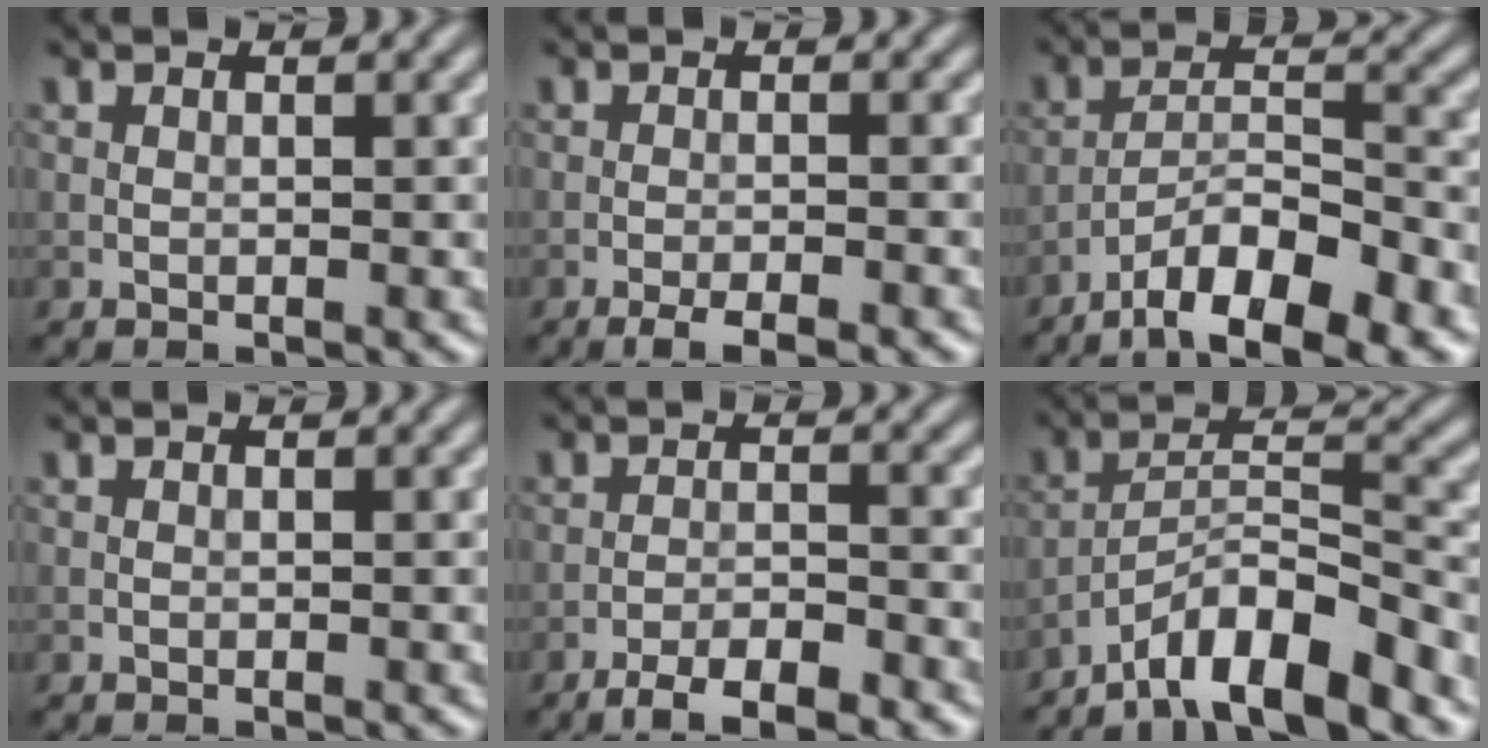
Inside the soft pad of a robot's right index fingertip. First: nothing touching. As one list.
[{"total": 2.5, "force": [-1.8, 0.4, 1.7], "torque": [-0.028, 0.002, -0.033]}, {"total": 9.1, "force": [-6.3, 2.3, 6.2], "torque": [-0.096, 0.010, -0.112]}, {"total": 0.0}, {"total": 4.0, "force": [-3.1, 0.9, 2.3], "torque": [-0.042, 0.005, -0.057]}, {"total": 8.4, "force": [-6.3, 1.7, 5.3], "torque": [-0.083, 0.011, -0.114]}]